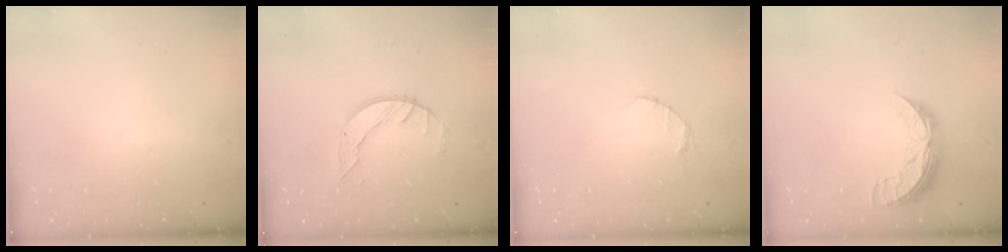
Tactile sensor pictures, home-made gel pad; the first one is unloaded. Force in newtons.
{"total": 5.7, "press": 5.7, "slide": 0.6}
{"total": 2.6, "press": 2.6, "slide": 0.3}
{"total": 8.8, "press": 8.8, "slide": 0.2}